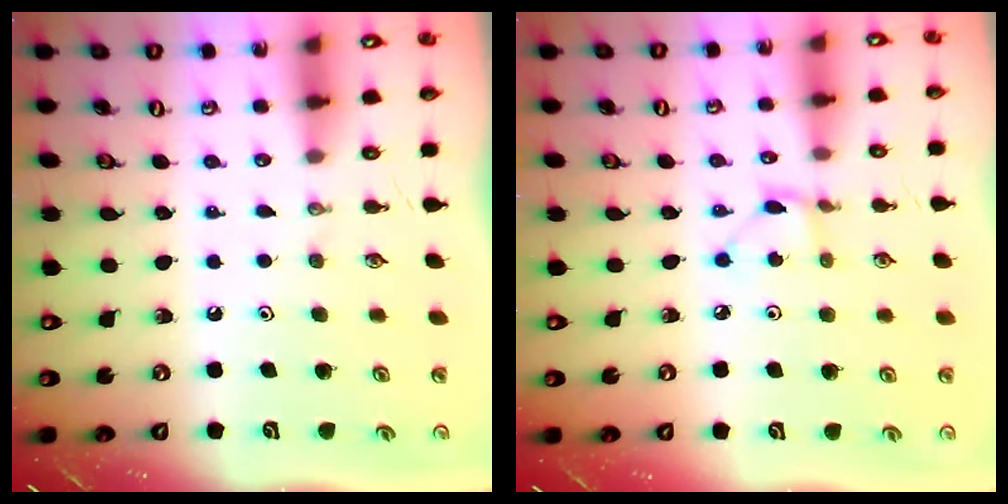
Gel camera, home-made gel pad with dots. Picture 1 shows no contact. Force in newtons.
{"total": 2.3, "press": 2.3, "slide": 0.4}